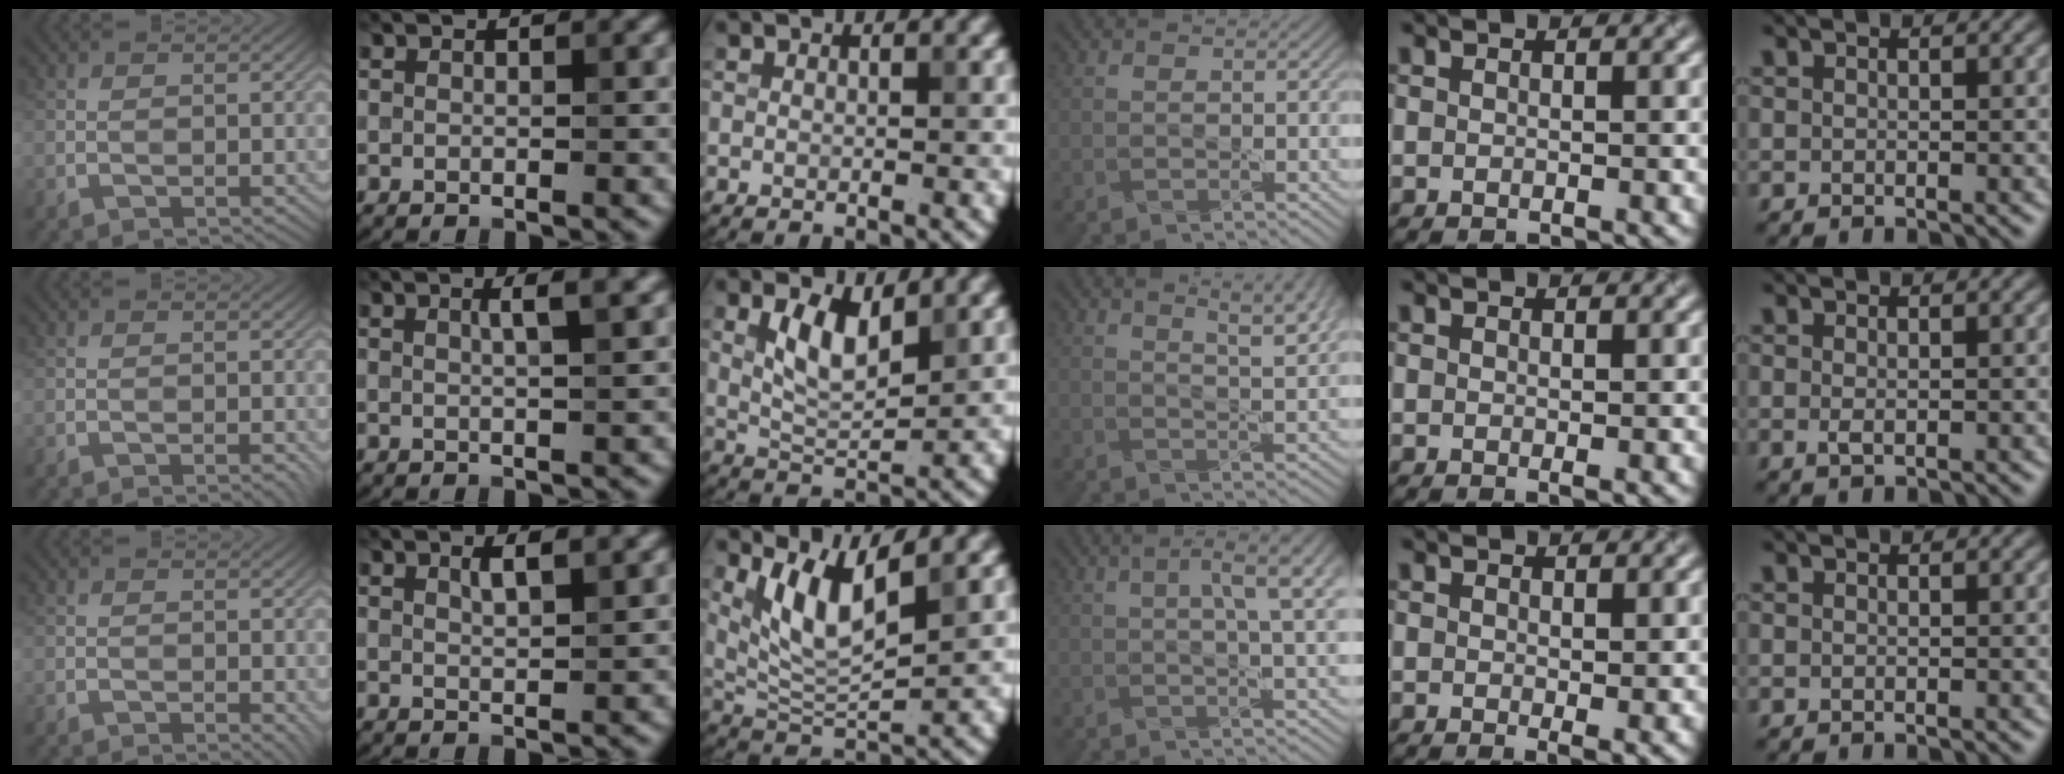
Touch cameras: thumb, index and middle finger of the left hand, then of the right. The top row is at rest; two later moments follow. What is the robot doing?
{"motion": "pour", "object": "sugar"}